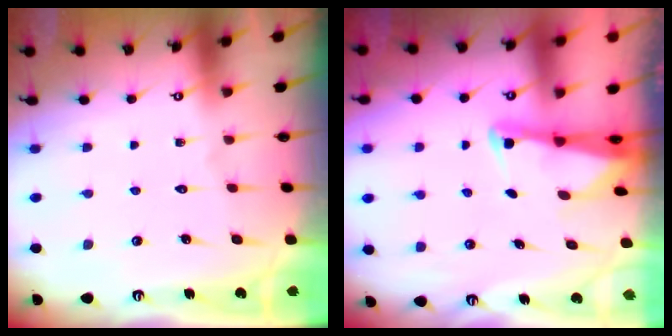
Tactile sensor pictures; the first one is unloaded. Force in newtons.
{"total": 2.4, "press": 2.4, "slide": 0.3}